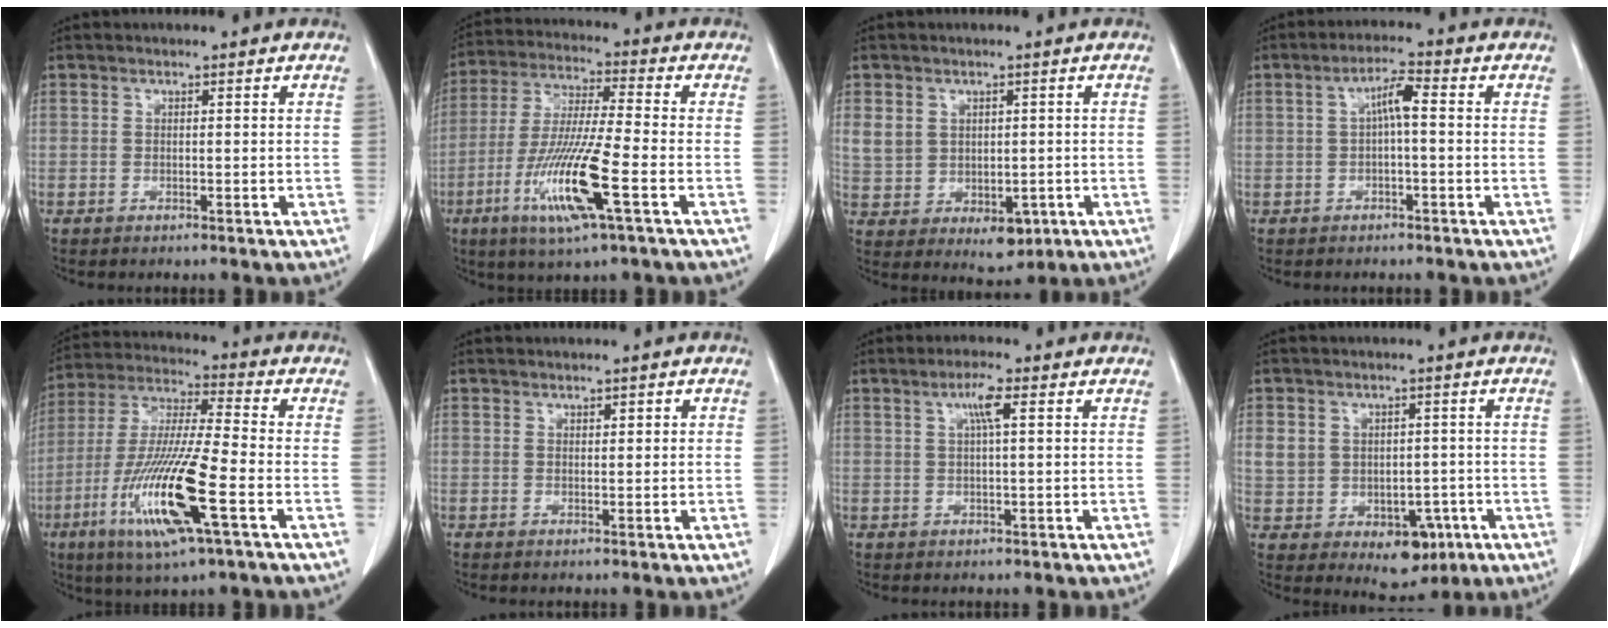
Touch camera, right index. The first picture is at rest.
{"total": 14.0, "force": [-5.1, 0.5, 13.0], "torque": [-0.267, -0.024, -0.098]}
{"total": 9.8, "force": [-0.4, 8.2, 5.5], "torque": [-0.116, 0.007, 0.025]}
{"total": 3.9, "force": [0.2, 0.6, 3.9], "torque": [-0.068, 0.014, 0.003]}
{"total": 17.0, "force": [-6.2, 1.1, 15.8], "torque": [-0.327, -0.024, -0.115]}
{"total": 1.0, "force": [0.4, 0.4, 0.9], "torque": [-0.013, 0.004, 0.007]}
{"total": 3.3, "force": [1.2, 0.2, 3.1], "torque": [-0.058, 0.005, 0.020]}
{"total": 11.1, "force": [-1.9, 9.3, 5.7], "torque": [-0.096, 0.022, -0.001]}